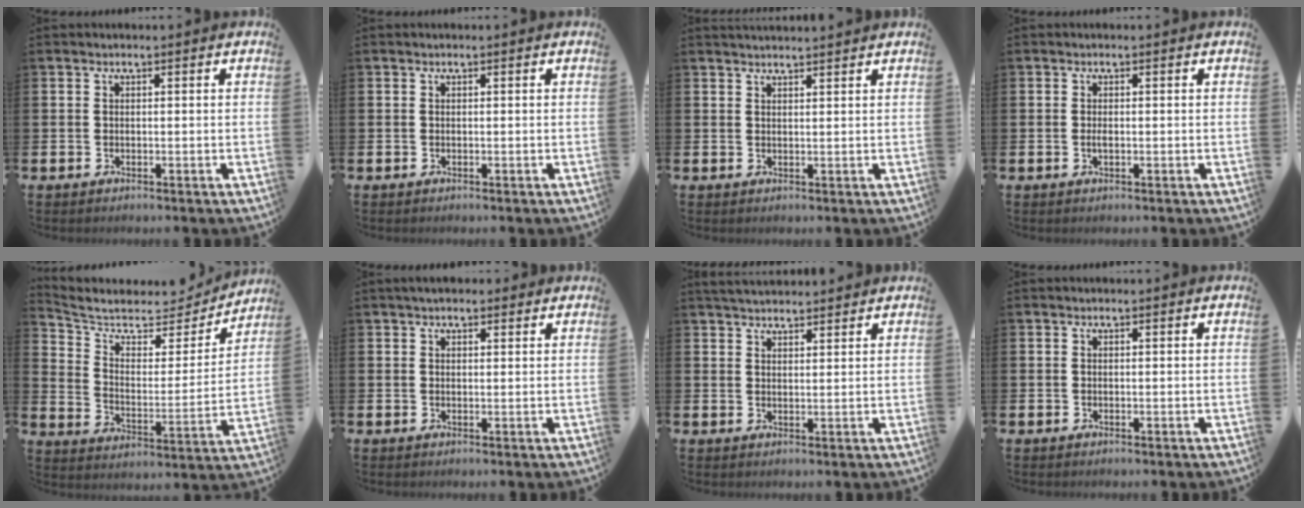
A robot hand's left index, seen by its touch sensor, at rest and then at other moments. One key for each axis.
{"total": 0.0}
{"total": 1.9, "fx": 1.9, "fy": 0.0, "fz": 0.1, "tx": 0.008, "ty": -0.012, "tz": 0.031}
{"total": 0.9, "fx": -0.1, "fy": 0.3, "fz": 0.8, "tx": -0.013, "ty": -0.001, "tz": -0.004}
{"total": 6.9, "fx": 6.1, "fy": 2.7, "fz": 1.5, "tx": -0.062, "ty": -0.053, "tz": 0.099}
{"total": 2.0, "fx": 1.8, "fy": 0.8, "fz": 0.5, "tx": -0.001, "ty": -0.001, "tz": 0.030}
{"total": 3.2, "fx": 3.2, "fy": 0.5, "fz": 0.4, "tx": -0.014, "ty": -0.012, "tz": 0.059}
{"total": 0.0}